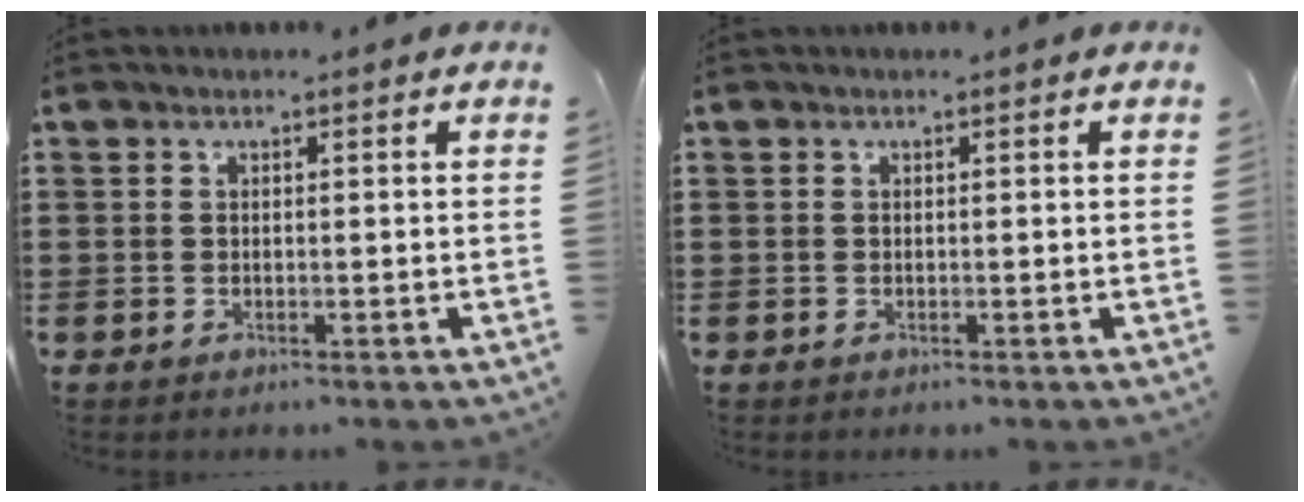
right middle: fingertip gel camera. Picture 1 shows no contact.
{"total": 0.0}